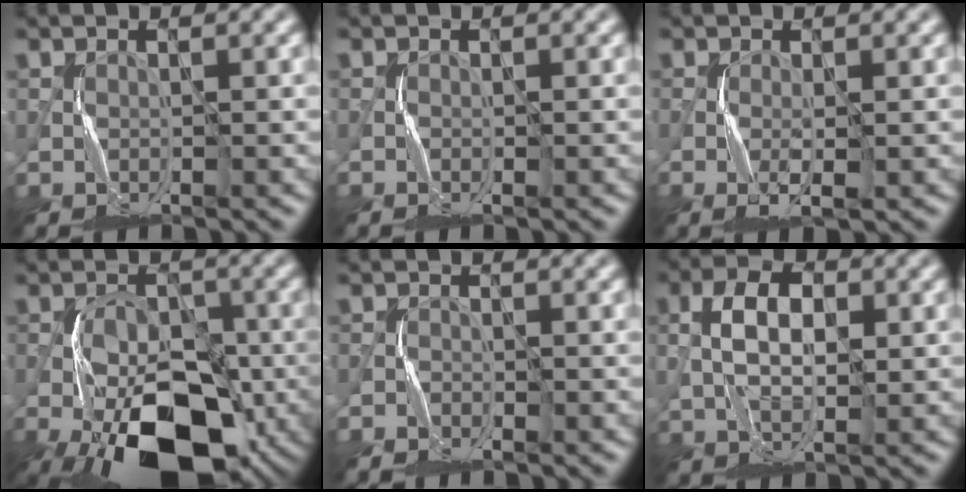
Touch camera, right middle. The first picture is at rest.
{"total": 0.5, "force": [-0.1, -0.2, -0.5], "torque": [0.013, -0.004, -0.001]}
{"total": 1.6, "force": [-0.4, 0.2, 1.5], "torque": [-0.032, -0.005, -0.009]}
{"total": 14.3, "force": [-7.1, 7.0, 10.3], "torque": [-0.165, -0.022, -0.123]}
{"total": 0.9, "force": [-0.7, -0.1, -0.6], "torque": [0.018, -0.005, -0.015]}
{"total": 4.2, "force": [0.8, 2.3, 3.4], "torque": [-0.060, 0.001, 0.014]}